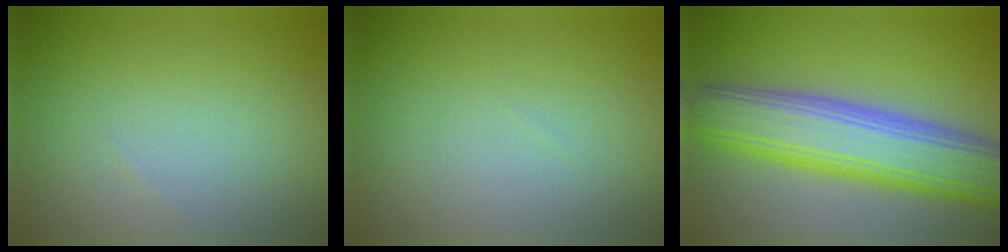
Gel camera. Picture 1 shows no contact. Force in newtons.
{"total": 0.0}
{"total": 9.1, "press": 9.1, "slide": 0.7}